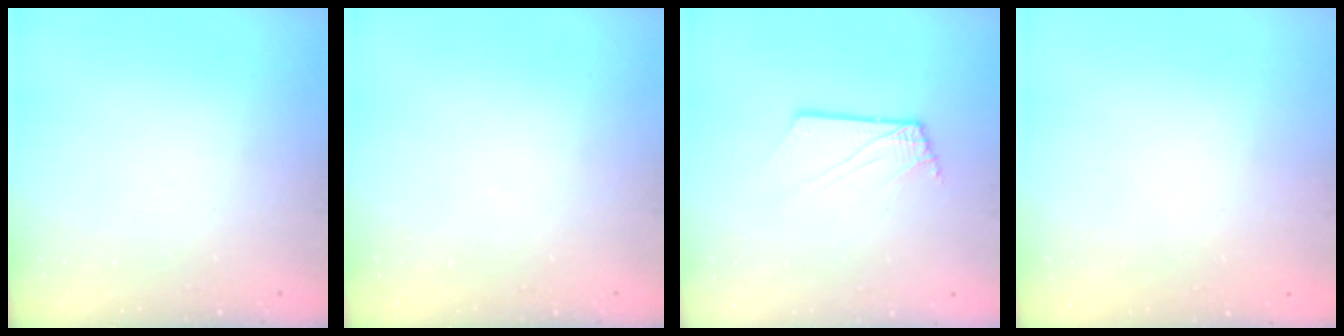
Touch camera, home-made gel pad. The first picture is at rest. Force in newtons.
{"total": 0.0}
{"total": 2.6, "press": 2.6, "slide": 0.3}
{"total": 0.7, "press": 0.3, "slide": 0.7}